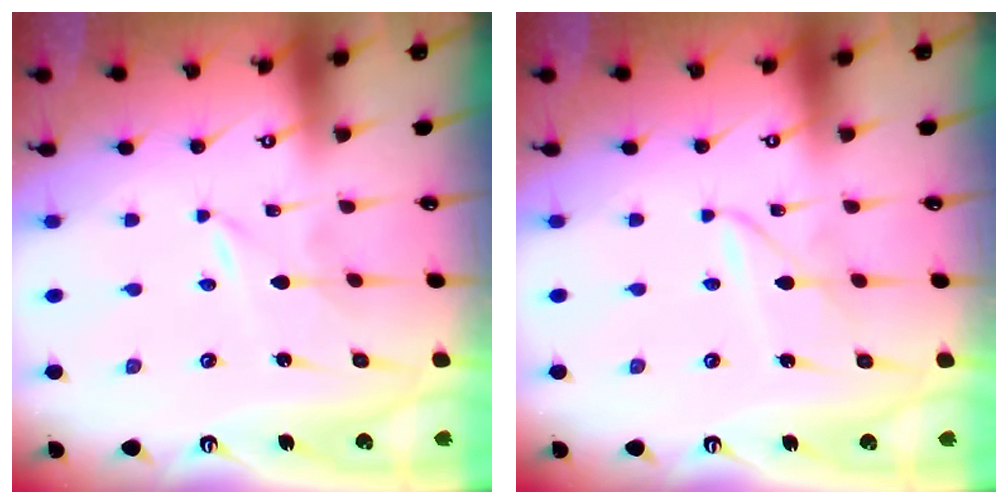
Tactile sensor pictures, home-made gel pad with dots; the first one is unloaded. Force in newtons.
{"total": 1.8, "press": 1.8, "slide": 0.2}